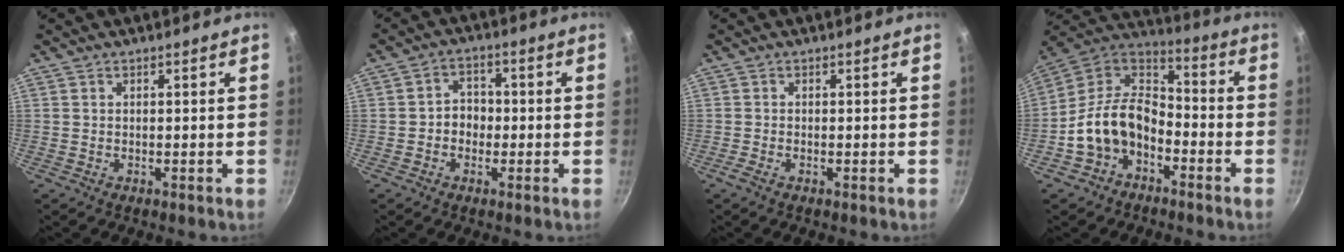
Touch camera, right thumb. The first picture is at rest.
{"total": 4.7, "force": [-0.9, 4.0, 2.4], "torque": [-0.008, 0.017, -0.017]}
{"total": 1.1, "force": [-0.7, 0.1, 0.9], "torque": [-0.028, 0.002, -0.020]}
{"total": 14.3, "force": [-5.4, 9.9, 8.9], "torque": [-0.138, 0.067, -0.118]}